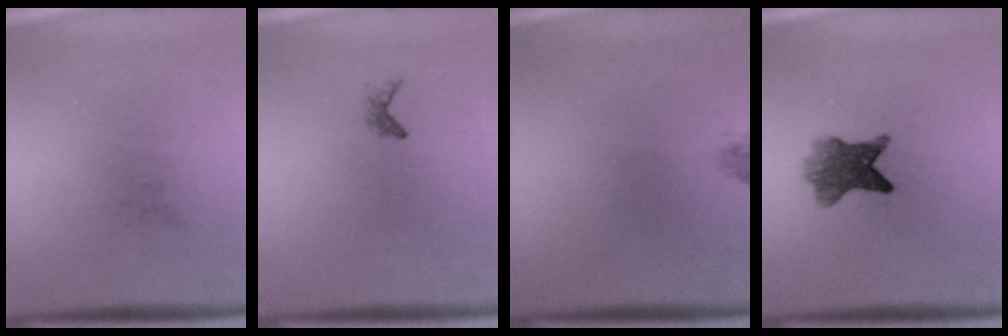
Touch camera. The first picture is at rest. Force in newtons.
{"total": 0.6}
{"total": 0.8}
{"total": 5.9}